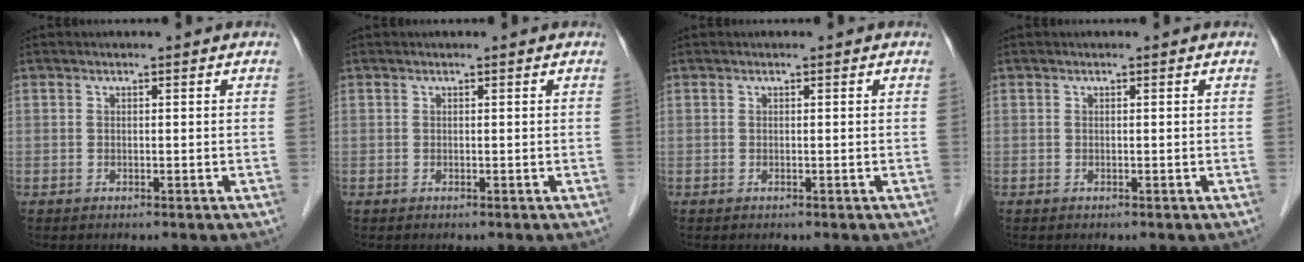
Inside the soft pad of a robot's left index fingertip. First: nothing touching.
{"total": 0.0}
{"total": 0.0}
{"total": 0.0}